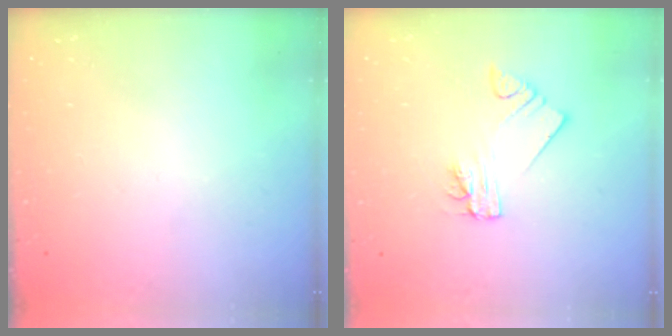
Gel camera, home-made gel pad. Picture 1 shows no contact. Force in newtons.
{"total": 2.2, "press": 2.2, "slide": 0.1}